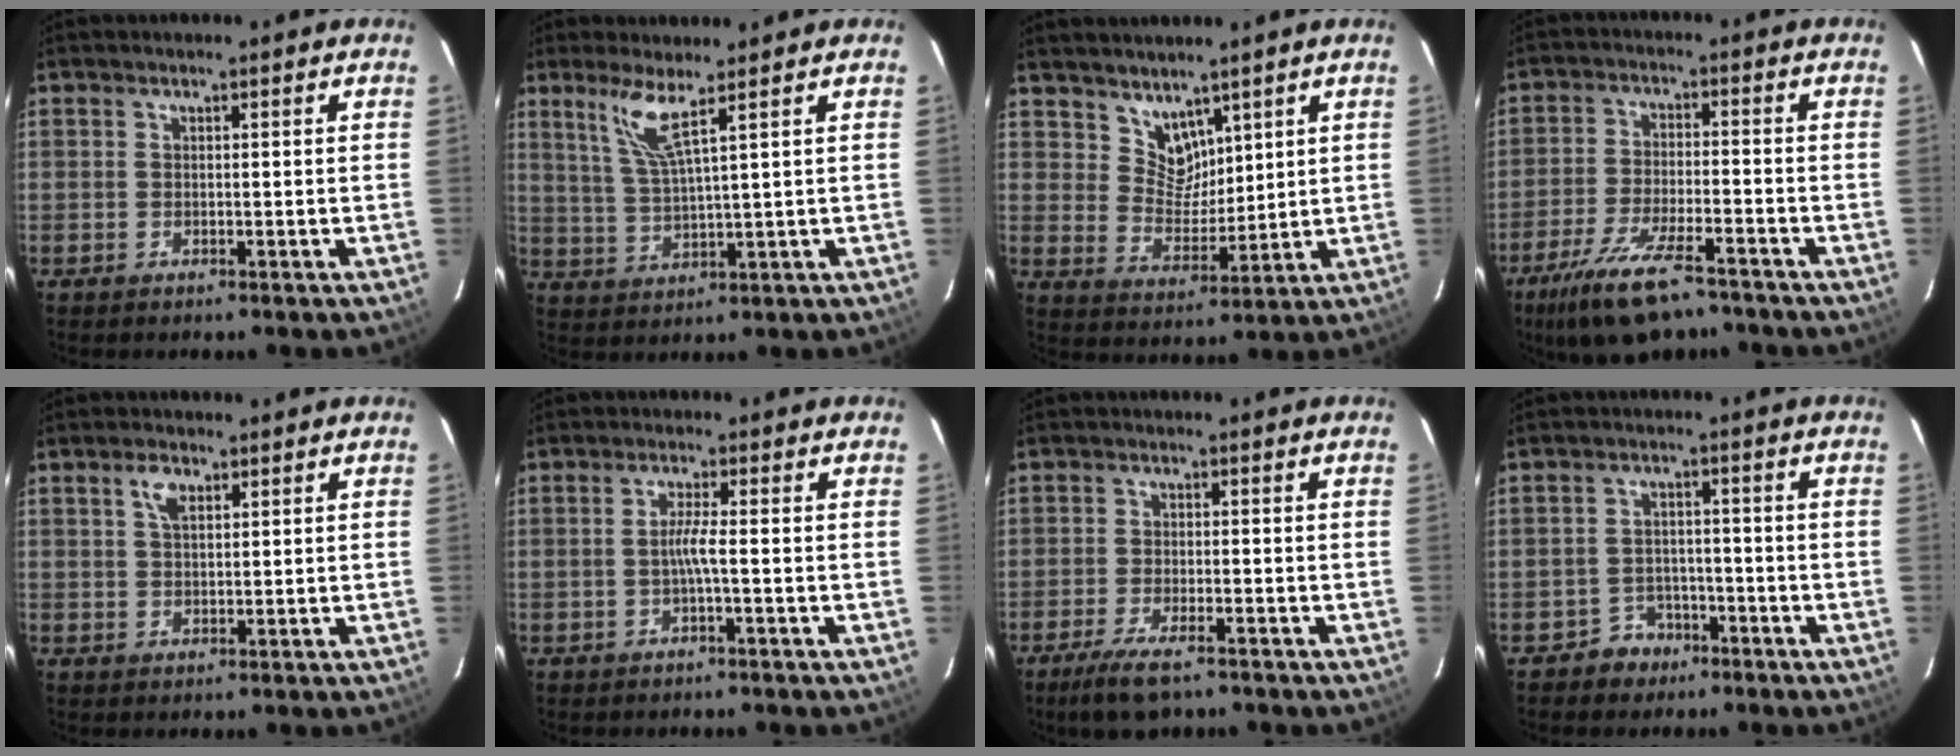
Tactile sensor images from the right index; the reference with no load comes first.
{"total": 5.9, "force": [3.8, -0.3, 4.5], "torque": [-0.095, -0.007, 0.085]}
{"total": 6.2, "force": [4.7, 3.8, 1.5], "torque": [-0.014, 0.000, 0.096]}
{"total": 13.1, "force": [-9.6, 3.9, 8.0], "torque": [-0.178, -0.027, -0.167]}
{"total": 3.0, "force": [1.6, 1.5, 2.0], "torque": [-0.039, 0.006, 0.030]}
{"total": 2.5, "force": [-0.8, -0.7, 2.3], "torque": [-0.047, -0.002, -0.014]}
{"total": 7.0, "force": [-5.2, 1.7, 4.3], "torque": [-0.107, -0.018, -0.094]}
{"total": 4.6, "force": [-3.2, 3.3, 0.0], "torque": [-0.010, 0.018, -0.047]}